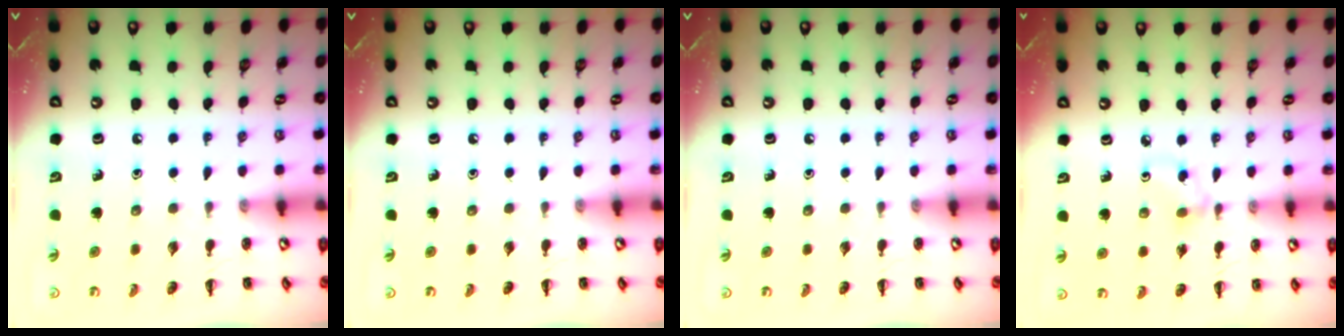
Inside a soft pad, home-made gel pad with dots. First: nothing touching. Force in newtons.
{"total": 0.0}
{"total": 0.0}
{"total": 3.9, "press": 3.6, "slide": 1.5}